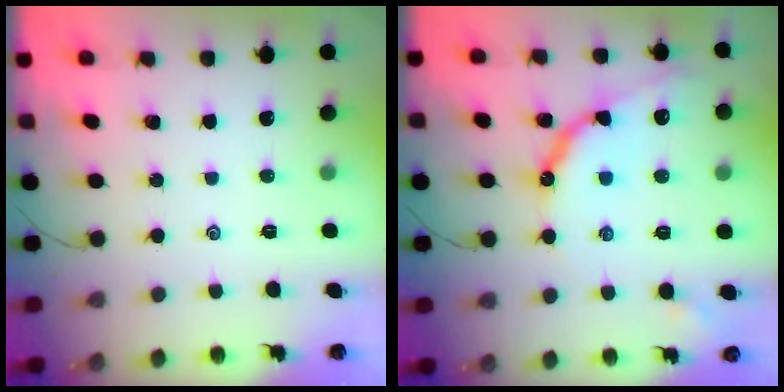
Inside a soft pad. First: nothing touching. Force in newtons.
{"total": 11.8, "press": 11.7, "slide": 0.9}